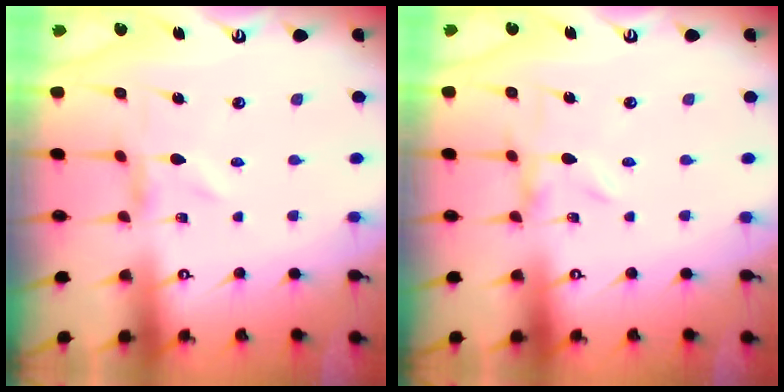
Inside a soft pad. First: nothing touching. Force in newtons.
{"total": 0.0}